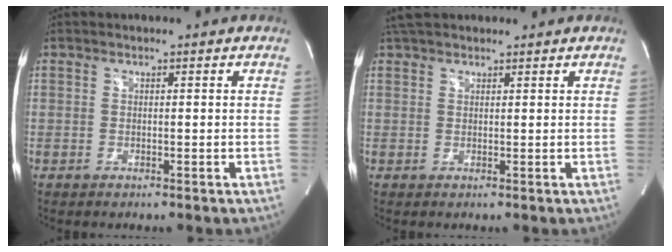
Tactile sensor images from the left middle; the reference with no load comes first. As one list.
[{"total": 4.8, "force": [4.1, 1.7, 1.8], "torque": [-0.028, 0.036, 0.071]}]